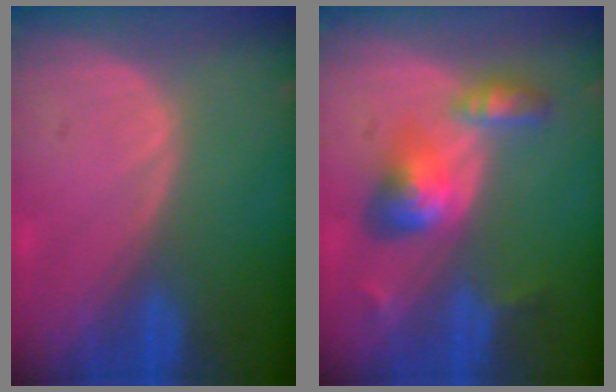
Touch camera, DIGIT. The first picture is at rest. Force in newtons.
{"total": 6.3, "press": 5.8, "slide": 2.5}